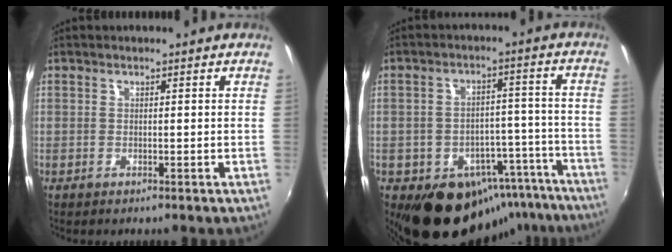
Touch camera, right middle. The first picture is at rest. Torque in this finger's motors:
{"motor_torque": [1.07, -1.07, 0.20, 0.08]}